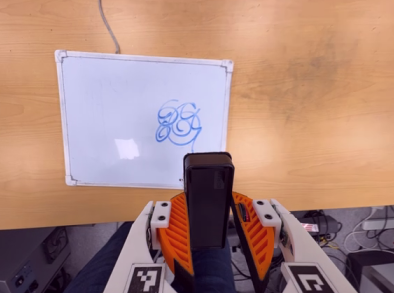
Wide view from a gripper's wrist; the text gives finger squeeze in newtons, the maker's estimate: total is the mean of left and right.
{"total": 4.6, "left": 4.4, "right": 4.9}